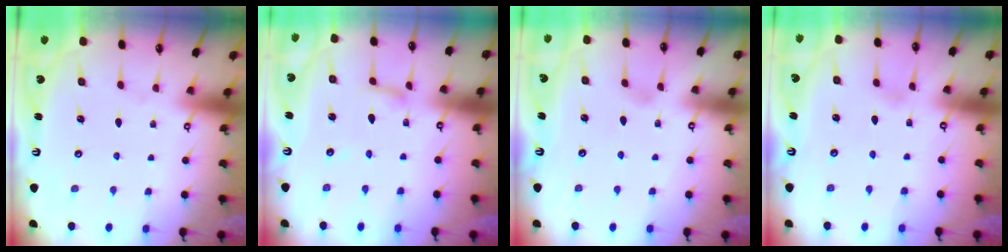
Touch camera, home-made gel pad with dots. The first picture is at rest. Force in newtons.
{"total": 3.7, "press": 3.7, "slide": 0.3}
{"total": 3.2, "press": 3.2, "slide": 0.4}
{"total": 2.4, "press": 2.4, "slide": 0.3}